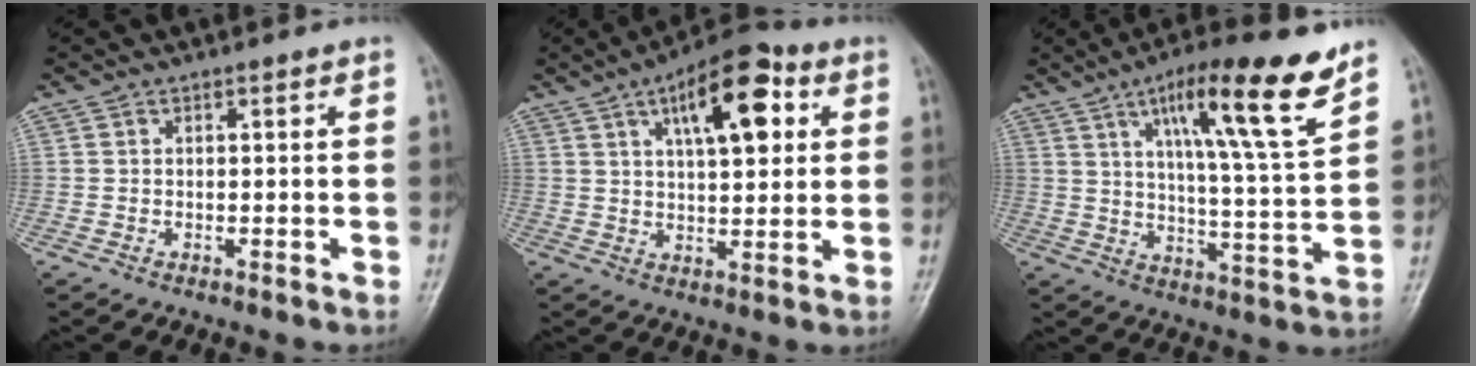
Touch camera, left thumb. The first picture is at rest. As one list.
[{"total": 14.1, "force": [5.3, 6.0, 11.6], "torque": [-0.150, 0.000, 0.073]}, {"total": 17.4, "force": [10.1, 2.4, 13.9], "torque": [-0.206, -0.046, 0.161]}]